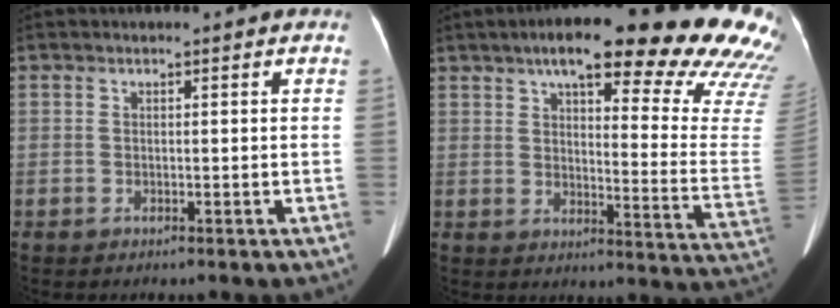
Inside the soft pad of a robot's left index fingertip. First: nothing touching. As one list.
[{"total": 28.6, "force": [22.8, 4.5, 16.6], "torque": [-0.167, -0.055, 0.262]}]